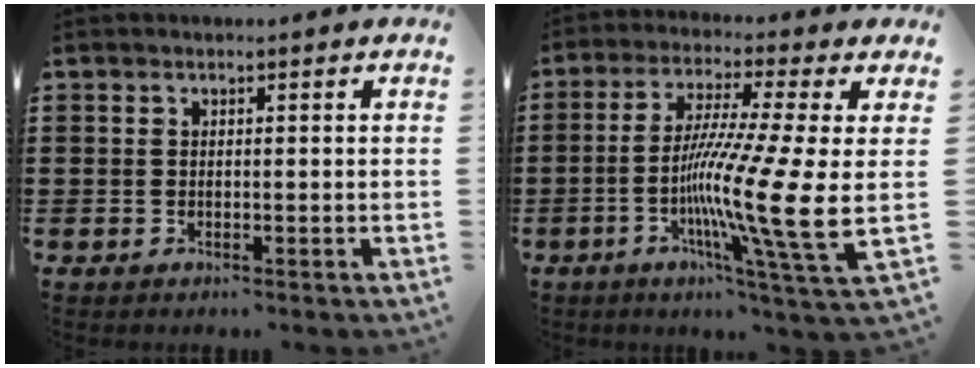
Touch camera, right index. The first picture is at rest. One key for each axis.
{"total": 13.7, "fx": -1.3, "fy": -1.0, "fz": 13.6, "tx": -0.268, "ty": -0.030, "tz": -0.035}